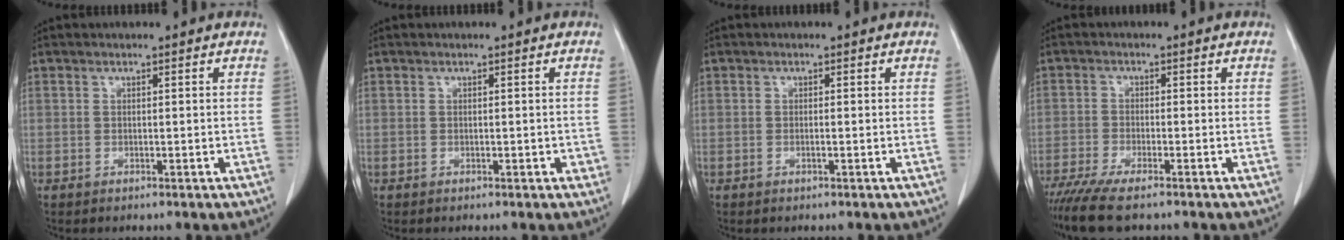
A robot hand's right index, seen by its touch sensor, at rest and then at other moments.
{"total": 0.9, "force": [-0.2, 0.5, 0.7], "torque": [-0.005, 0.002, -0.003]}
{"total": 0.6, "force": [-0.2, -0.1, 0.5], "torque": [-0.011, 0.000, -0.003]}
{"total": 7.9, "force": [-6.3, 0.8, 4.7], "torque": [-0.077, -0.019, -0.106]}